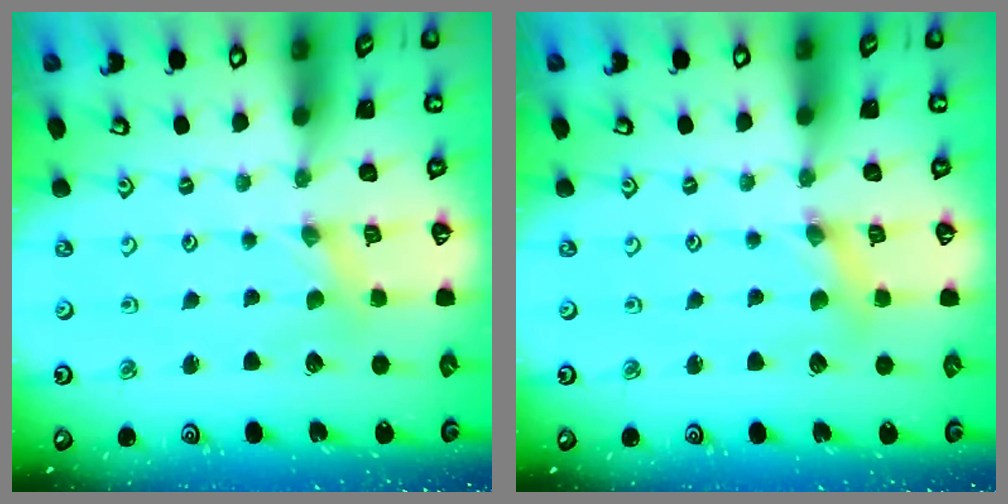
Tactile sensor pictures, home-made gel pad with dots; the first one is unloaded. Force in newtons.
{"total": 2.5, "press": 2.5, "slide": 0.3}